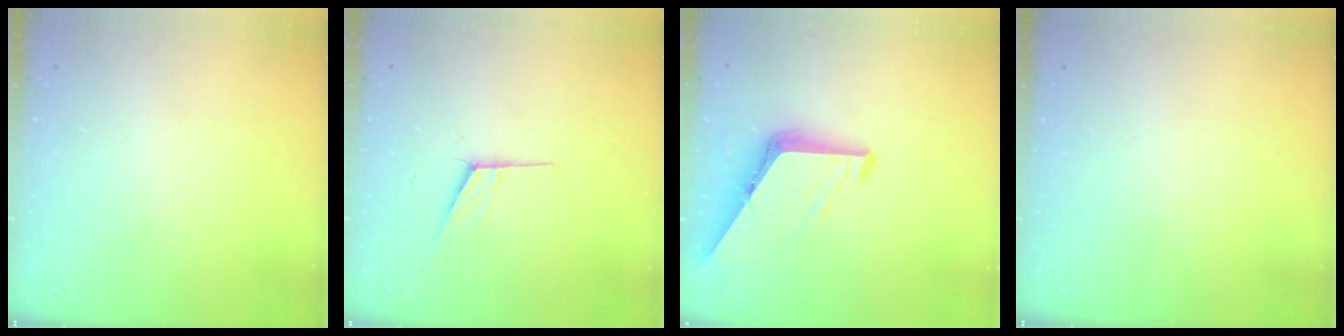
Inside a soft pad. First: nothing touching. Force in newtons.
{"total": 7.8, "press": 7.2, "slide": 3.2}
{"total": 9.5, "press": 9.5, "slide": 1.1}
{"total": 0.0}